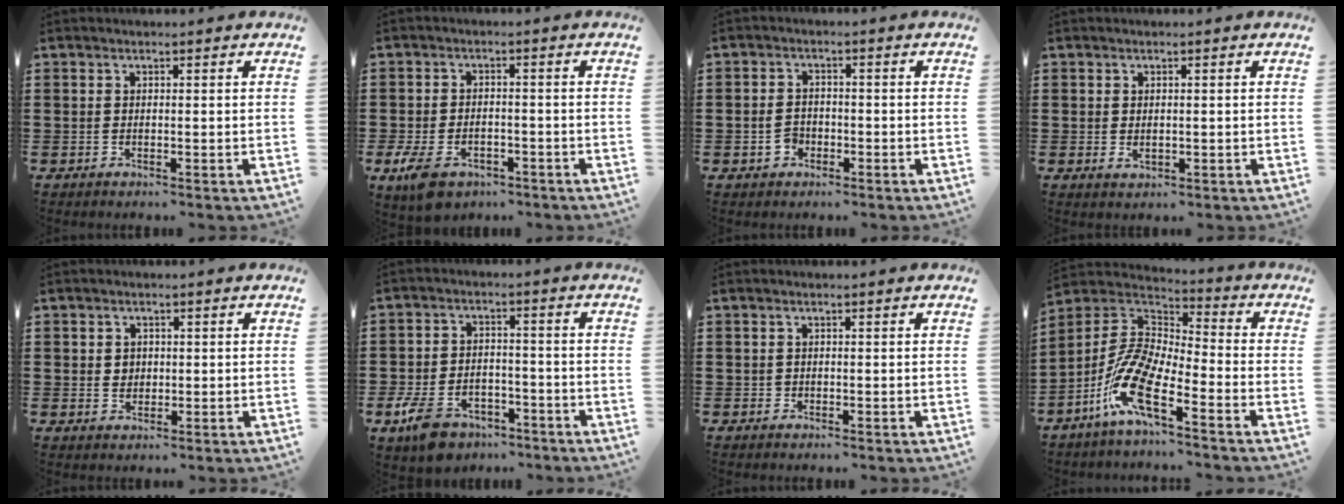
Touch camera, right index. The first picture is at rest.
{"total": 4.2, "force": [-2.8, 2.1, 2.3], "torque": [-0.060, 0.000, -0.056]}
{"total": 2.9, "force": [-1.1, 2.2, 1.5], "torque": [-0.038, 0.000, -0.023]}
{"total": 1.2, "force": [0.0, 0.8, 0.9], "torque": [-0.018, 0.003, 0.000]}
{"total": 1.6, "force": [0.3, 1.5, 0.6], "torque": [-0.016, 0.009, 0.005]}
{"total": 6.2, "force": [-4.4, 3.0, 3.3], "torque": [-0.078, 0.010, -0.085]}
{"total": 0.6, "force": [0.0, 0.6, 0.1], "torque": [-0.004, 0.004, -0.001]}
{"total": 11.4, "force": [-7.4, 3.0, 8.2], "torque": [-0.210, -0.014, -0.157]}